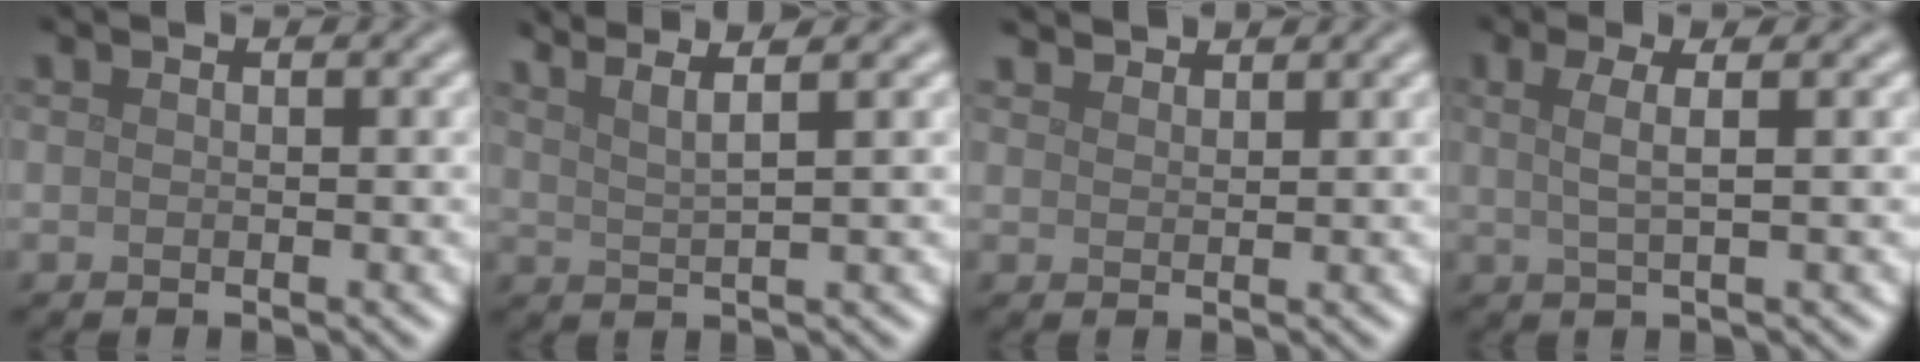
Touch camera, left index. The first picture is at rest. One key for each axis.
{"total": 5.2, "fx": 3.8, "fy": 1.2, "fz": 3.3, "tx": -0.047, "ty": 0.026, "tz": 0.035}
{"total": 2.4, "fx": 2.4, "fy": 0.4, "fz": 0.4, "tx": -0.009, "ty": 0.000, "tz": 0.044}
{"total": 2.6, "fx": 0.7, "fy": 0.7, "fz": 2.4, "tx": -0.043, "ty": 0.002, "tz": 0.009}